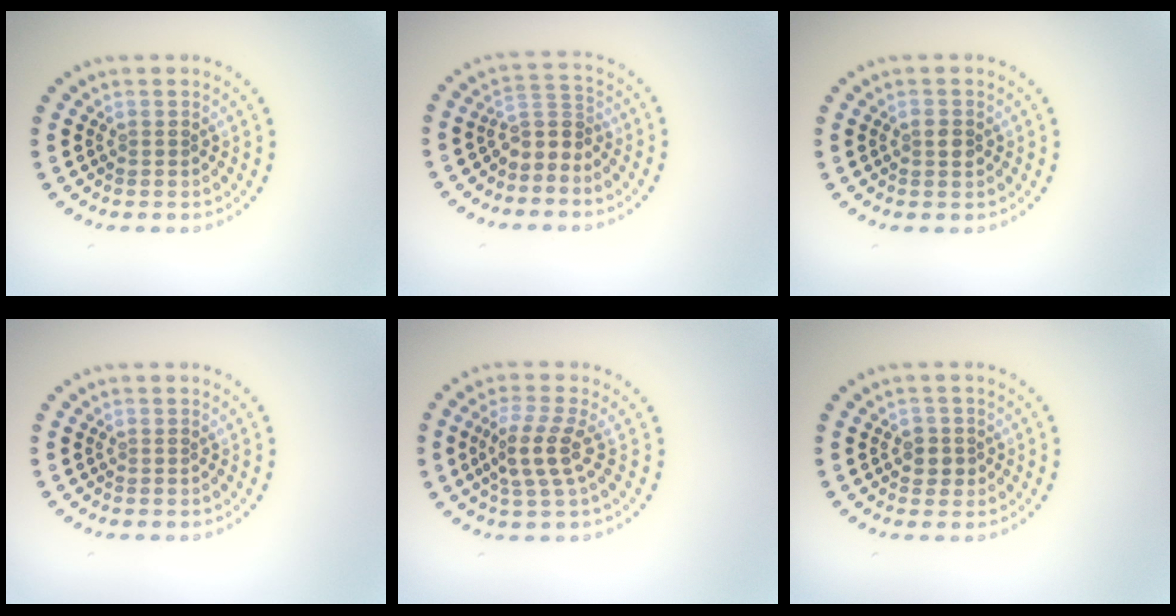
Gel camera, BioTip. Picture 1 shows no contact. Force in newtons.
{"total": 2.4, "press": 1.7, "slide": 1.7}
{"total": 1.0, "press": 0.9, "slide": 0.2}
{"total": 0.0}
{"total": 3.2, "press": 2.7, "slide": 1.8}
{"total": 1.7, "press": 1.6, "slide": 0.6}